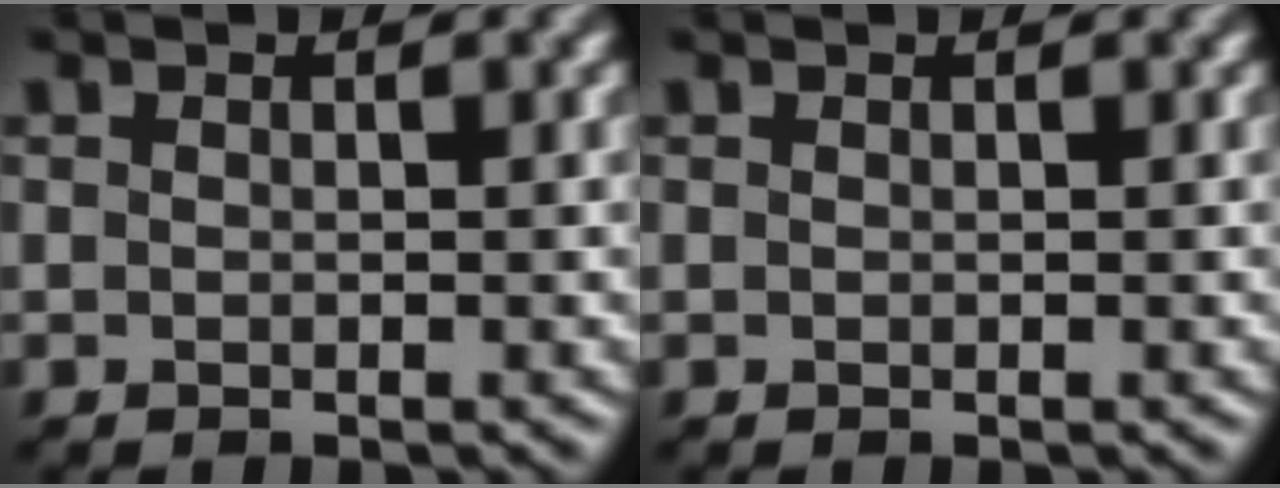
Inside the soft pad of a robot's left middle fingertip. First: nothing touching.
{"total": 0.0}